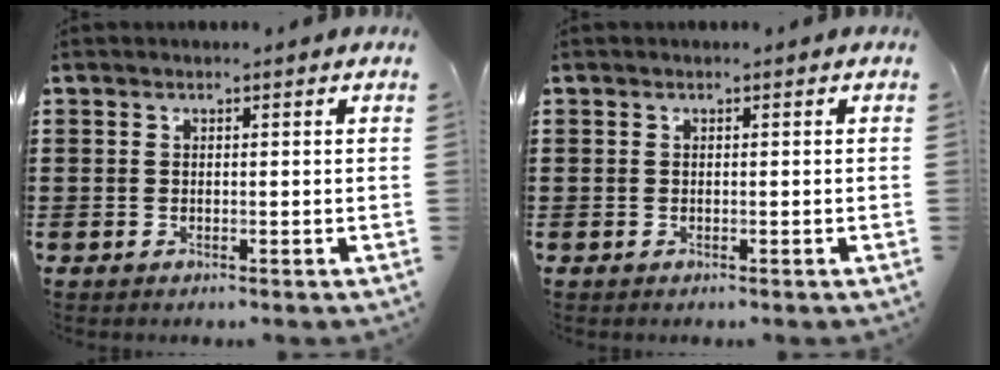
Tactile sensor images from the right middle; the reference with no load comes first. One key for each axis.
{"total": 0.0}